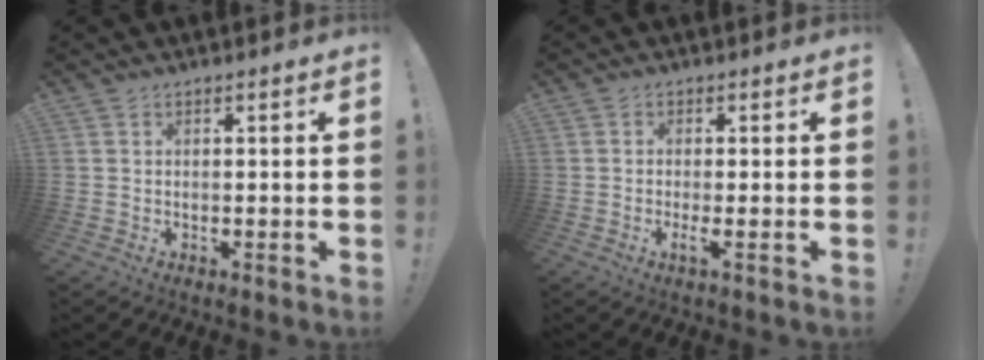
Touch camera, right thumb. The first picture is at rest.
{"total": 2.5, "force": [-0.7, -0.4, 2.3], "torque": [-0.038, -0.008, -0.013]}